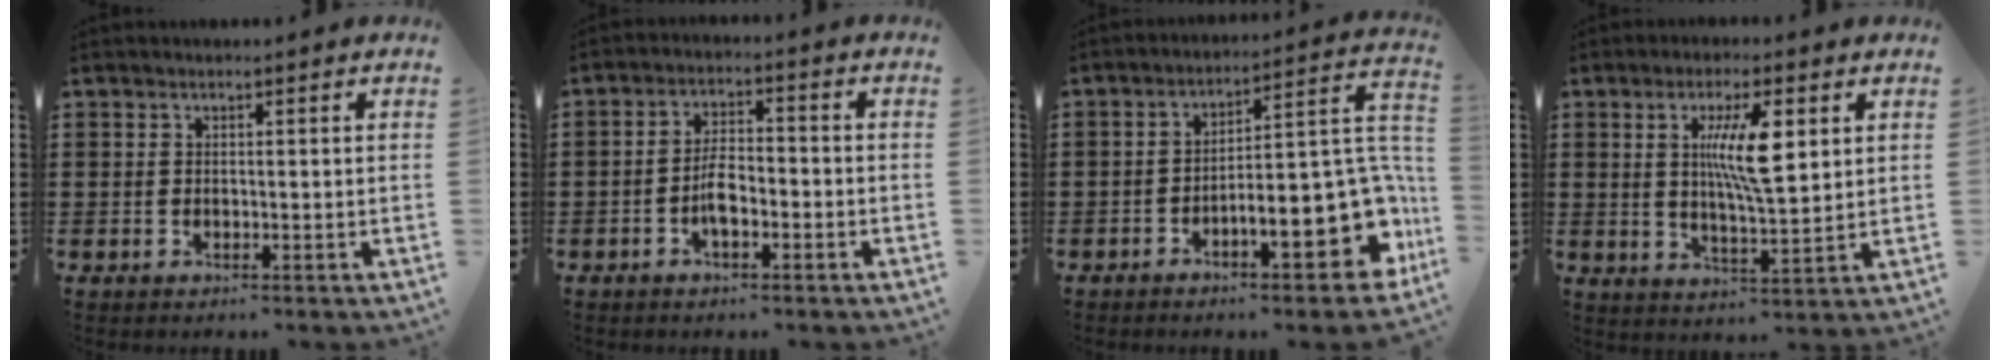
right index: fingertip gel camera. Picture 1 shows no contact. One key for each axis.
{"total": 4.4, "fx": -1.7, "fy": 1.7, "fz": 3.8, "tx": -0.081, "ty": 0.002, "tz": -0.034}
{"total": 13.0, "fx": -4.7, "fy": 4.3, "fz": 11.3, "tx": -0.137, "ty": -0.017, "tz": -0.076}
{"total": 8.6, "fx": 2.4, "fy": 1.9, "fz": 8.1, "tx": -0.144, "ty": -0.001, "tz": 0.035}